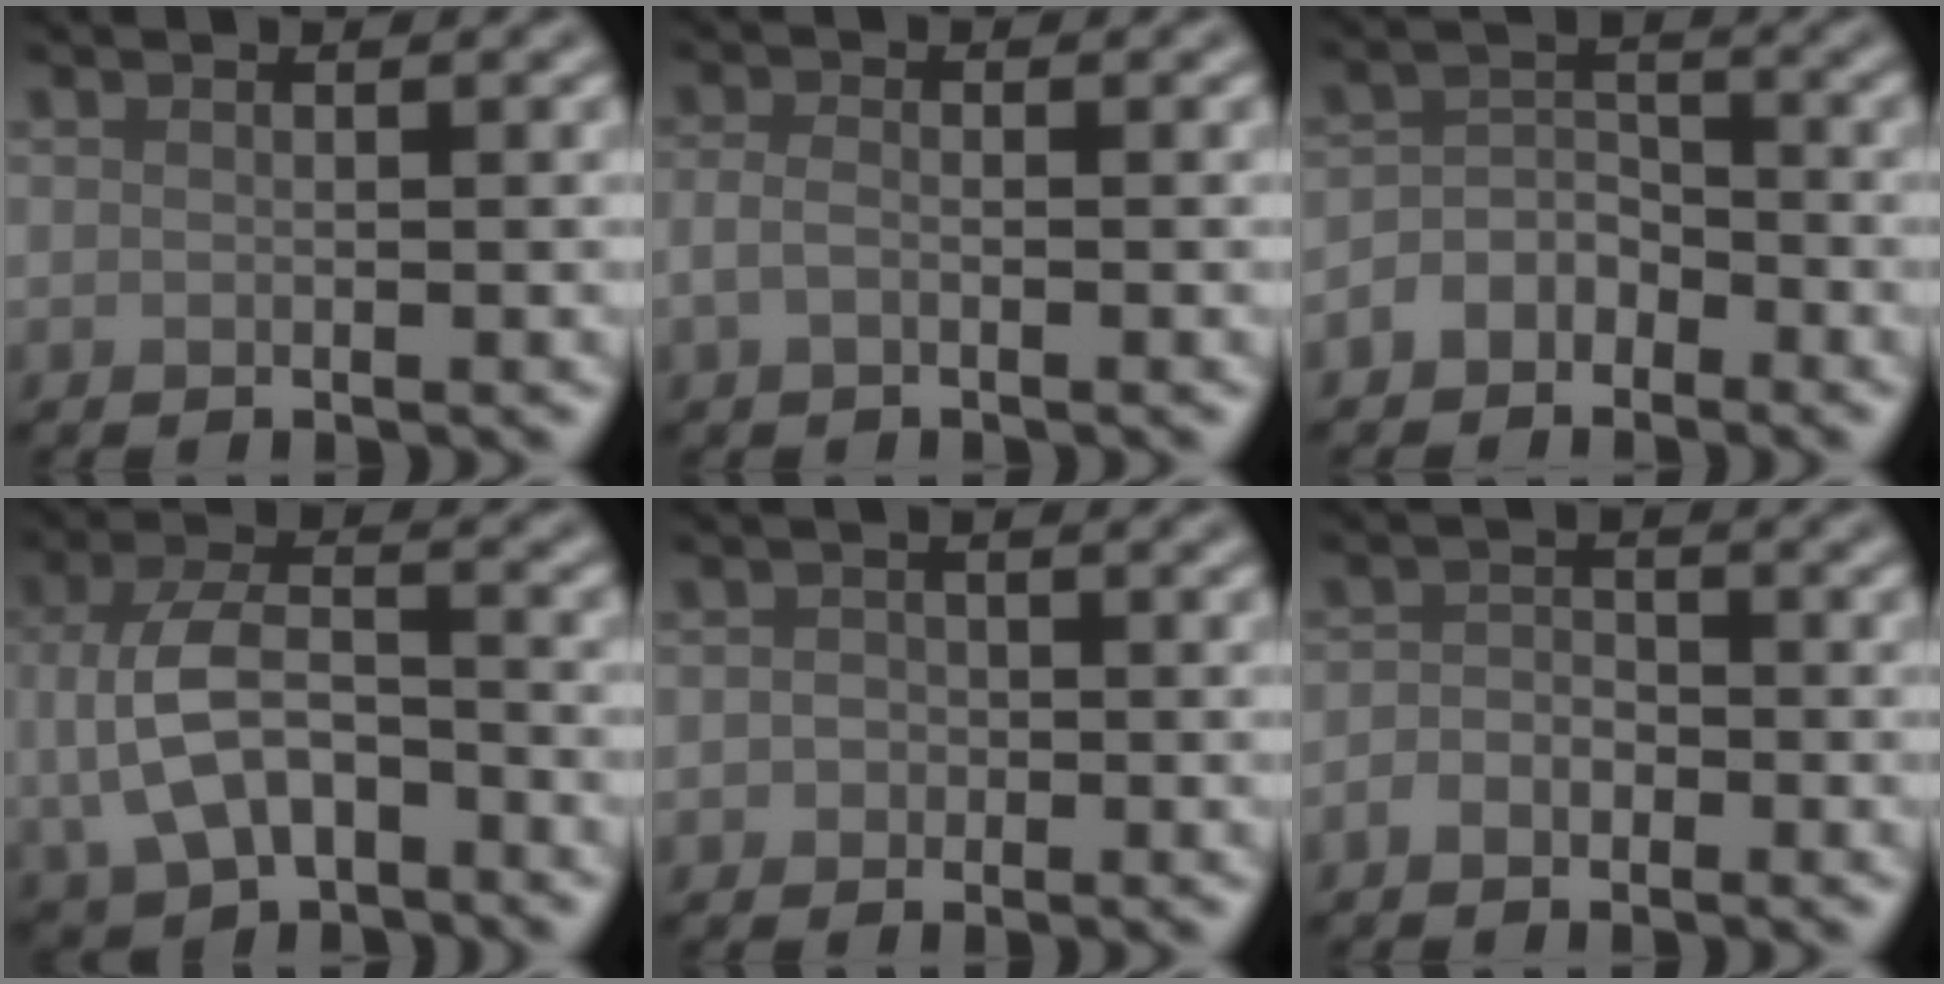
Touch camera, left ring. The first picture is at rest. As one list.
[{"total": 1.4, "force": [-0.6, 0.8, 1.0], "torque": [-0.023, 0.000, -0.015]}, {"total": 2.8, "force": [-1.9, 2.0, 0.8], "torque": [0.011, 0.014, -0.047]}, {"total": 7.1, "force": [-1.3, 4.5, 5.4], "torque": [-0.119, -0.002, -0.027]}, {"total": 1.3, "force": [-0.3, 1.2, 0.4], "torque": [0.006, -0.002, -0.009]}, {"total": 1.8, "force": [-1.0, 1.3, 0.9], "torque": [-0.016, 0.003, -0.023]}]